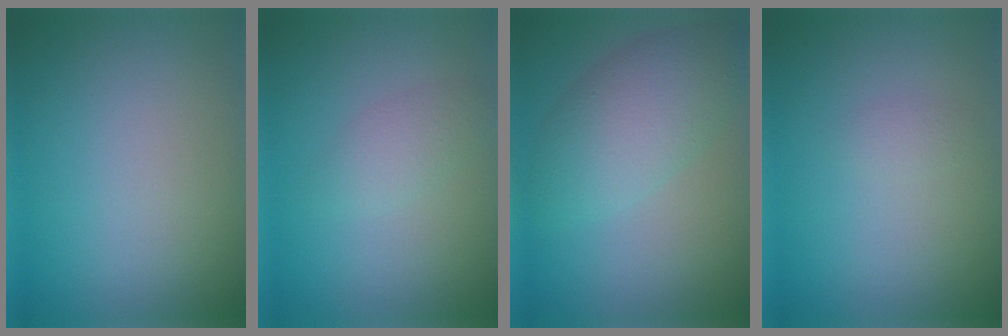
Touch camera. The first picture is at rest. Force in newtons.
{"total": 1.7, "press": 1.7, "slide": 0.1}
{"total": 5.3, "press": 5.3, "slide": 0.1}
{"total": 0.8, "press": 0.8, "slide": 0.0}